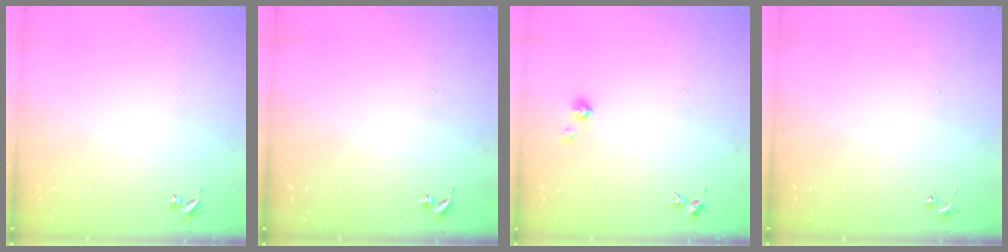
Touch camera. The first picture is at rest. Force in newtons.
{"total": 0.0}
{"total": 4.9, "press": 4.9, "slide": 0.5}
{"total": 0.0}